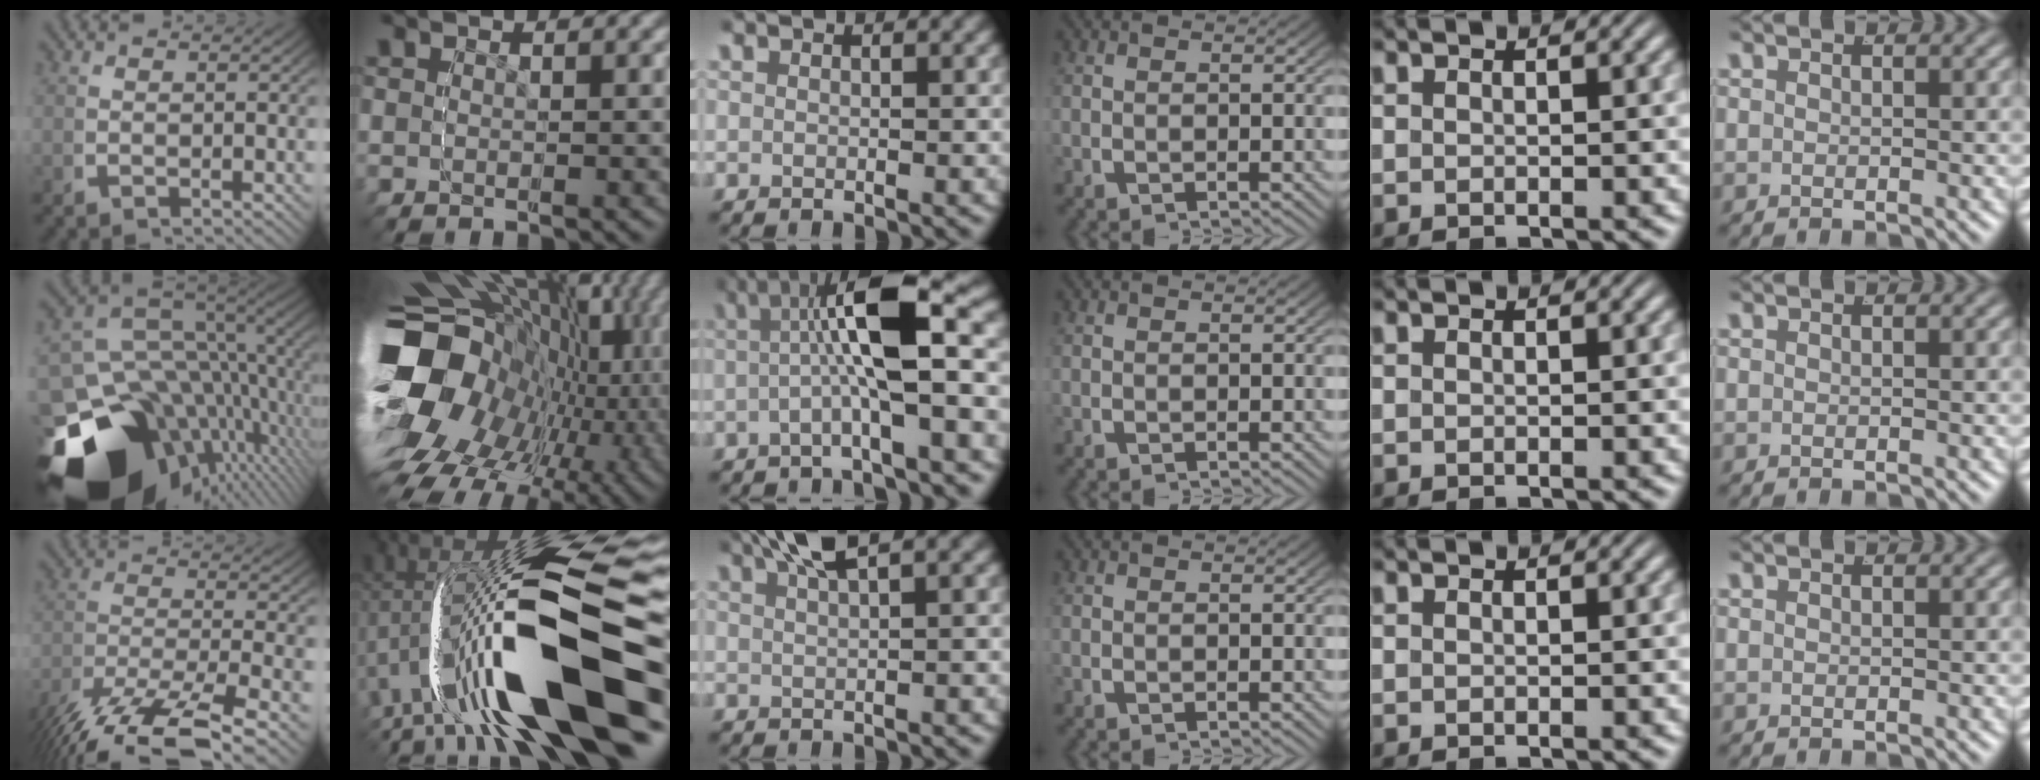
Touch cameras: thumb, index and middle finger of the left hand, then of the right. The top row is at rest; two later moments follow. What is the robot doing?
{"motion": "grasp_and_lifting", "object": "button"}